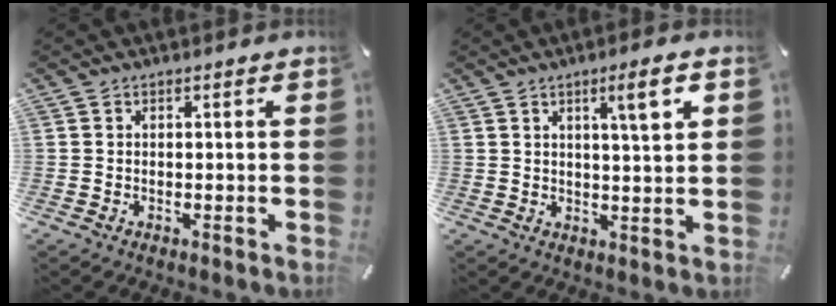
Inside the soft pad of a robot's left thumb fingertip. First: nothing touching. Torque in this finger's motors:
{"motor_torque": [1.15, 1.16, 0.53, -0.50, 0.03]}